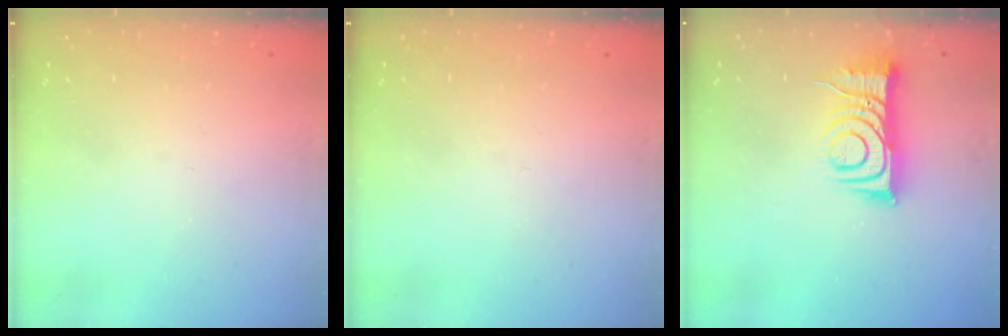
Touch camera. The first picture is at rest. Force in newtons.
{"total": 0.0}
{"total": 10.4, "press": 10.4, "slide": 1.0}